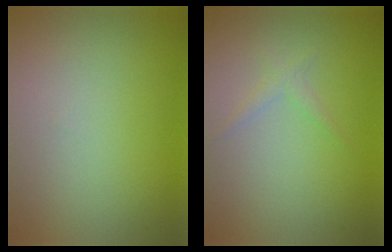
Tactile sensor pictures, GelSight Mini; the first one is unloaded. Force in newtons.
{"total": 1.1, "press": 1.1, "slide": 0.0}